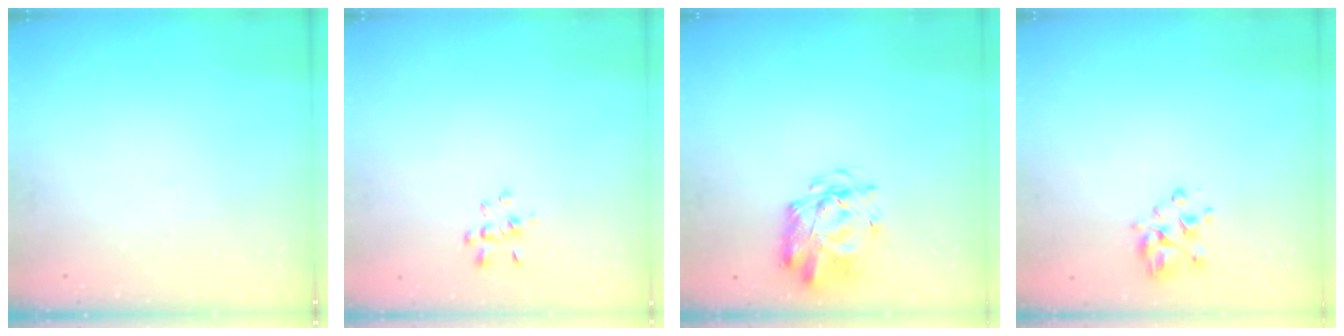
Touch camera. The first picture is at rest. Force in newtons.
{"total": 3.4, "press": 3.2, "slide": 1.1}
{"total": 2.9, "press": 2.8, "slide": 0.7}
{"total": 5.1, "press": 4.8, "slide": 1.8}